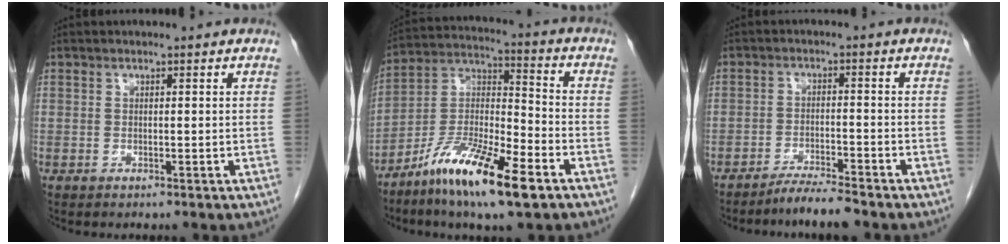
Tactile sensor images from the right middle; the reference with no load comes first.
{"total": 15.1, "force": [-9.1, 2.5, 11.8], "torque": [-0.226, -0.015, -0.164]}
{"total": 4.6, "force": [-4.2, -0.2, 2.0], "torque": [-0.032, -0.013, -0.075]}